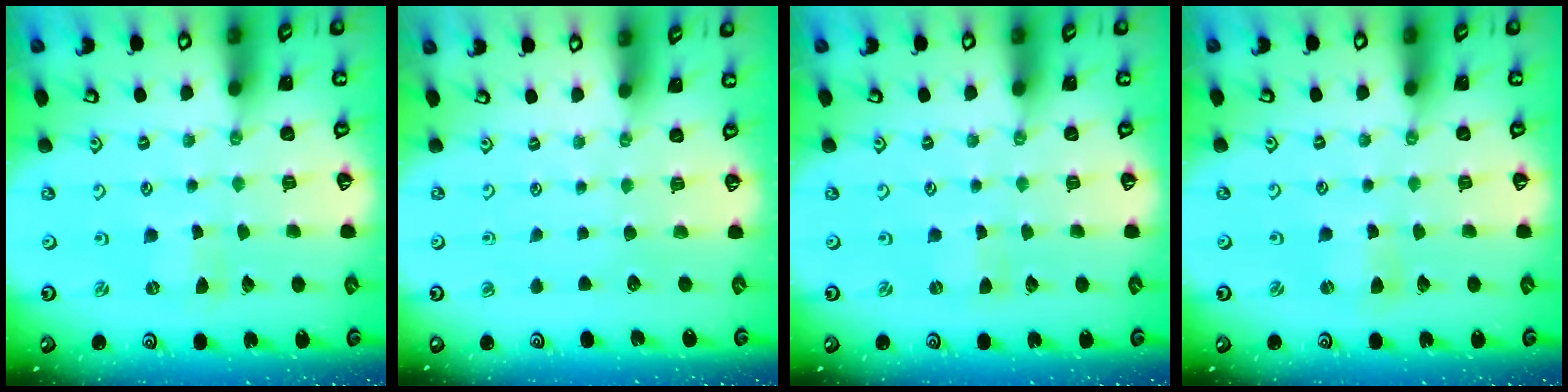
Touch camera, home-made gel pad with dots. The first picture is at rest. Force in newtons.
{"total": 0.0}
{"total": 0.0}
{"total": 1.8, "press": 1.8, "slide": 0.2}